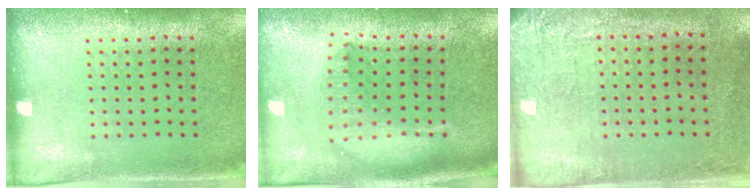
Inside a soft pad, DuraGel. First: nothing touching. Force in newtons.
{"total": 2.1, "press": 1.6, "slide": 1.3}
{"total": 2.7, "press": 2.4, "slide": 1.3}